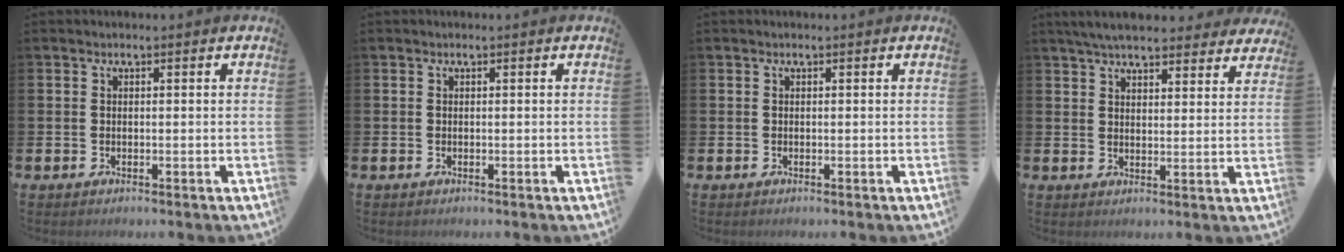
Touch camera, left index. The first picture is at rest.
{"total": 0.0}
{"total": 0.0}
{"total": 6.0, "force": [5.6, 1.3, 1.8], "torque": [-0.040, -0.023, 0.100]}